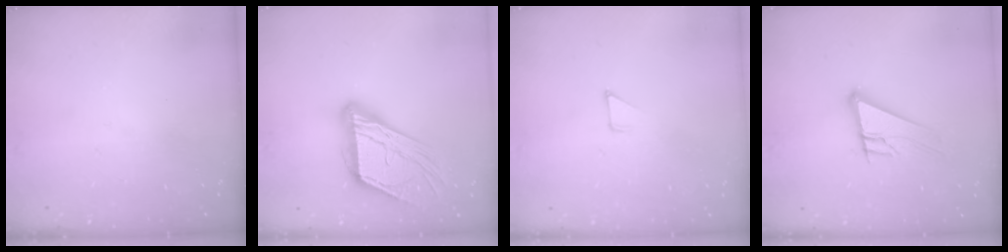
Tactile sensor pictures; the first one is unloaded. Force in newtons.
{"total": 17.4, "press": 17.3, "slide": 1.9}
{"total": 2.8, "press": 2.8, "slide": 0.2}
{"total": 11.4, "press": 11.3, "slide": 2.0}